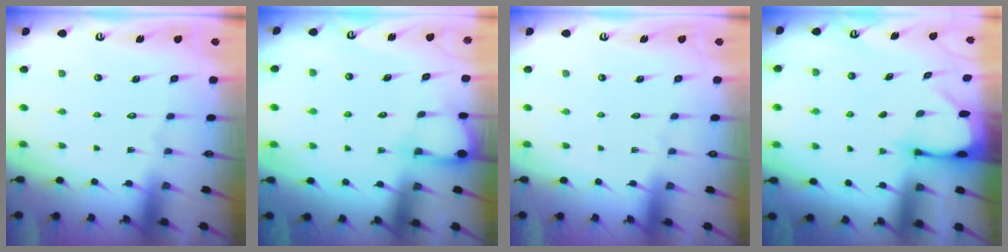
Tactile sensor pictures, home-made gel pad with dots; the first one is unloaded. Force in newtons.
{"total": 5.5, "press": 5.5, "slide": 0.4}
{"total": 0.0}
{"total": 2.4, "press": 2.4, "slide": 0.3}